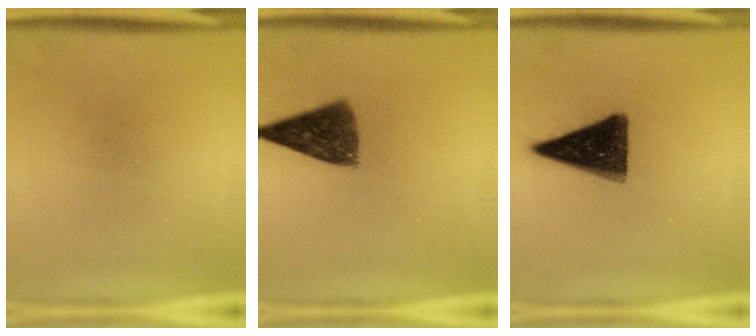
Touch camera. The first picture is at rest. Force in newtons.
{"total": 9.0}
{"total": 14.7}